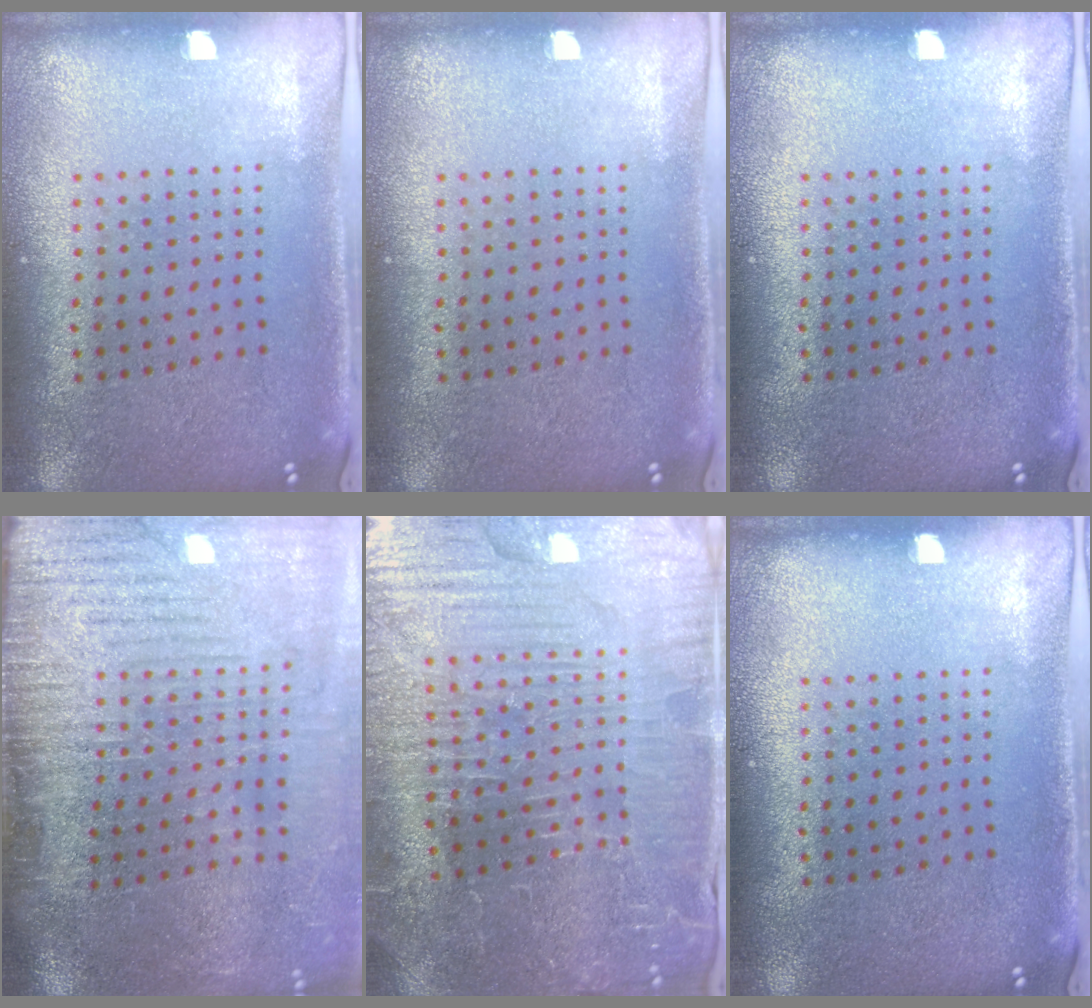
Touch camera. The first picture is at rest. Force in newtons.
{"total": 0.0}
{"total": 0.0}
{"total": 4.4, "press": 3.7, "slide": 2.3}
{"total": 4.4, "press": 4.4, "slide": 0.7}
{"total": 0.0}